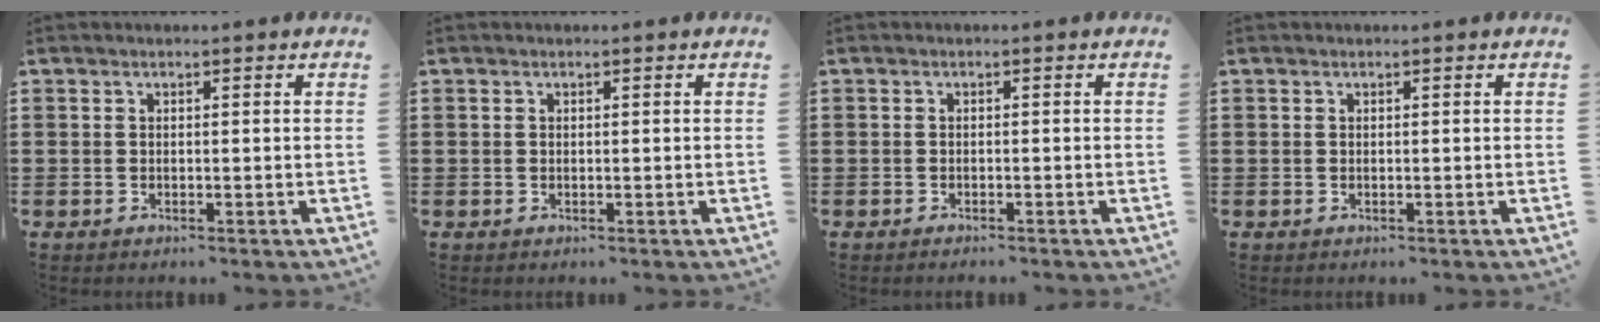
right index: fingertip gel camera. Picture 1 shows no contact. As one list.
[{"total": 0.0}, {"total": 0.7, "force": [-0.6, -0.1, 0.1], "torque": [-0.004, -0.003, -0.012]}, {"total": 0.0}]